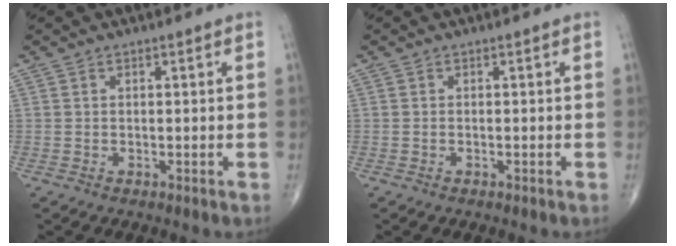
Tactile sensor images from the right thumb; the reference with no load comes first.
{"total": 0.0}